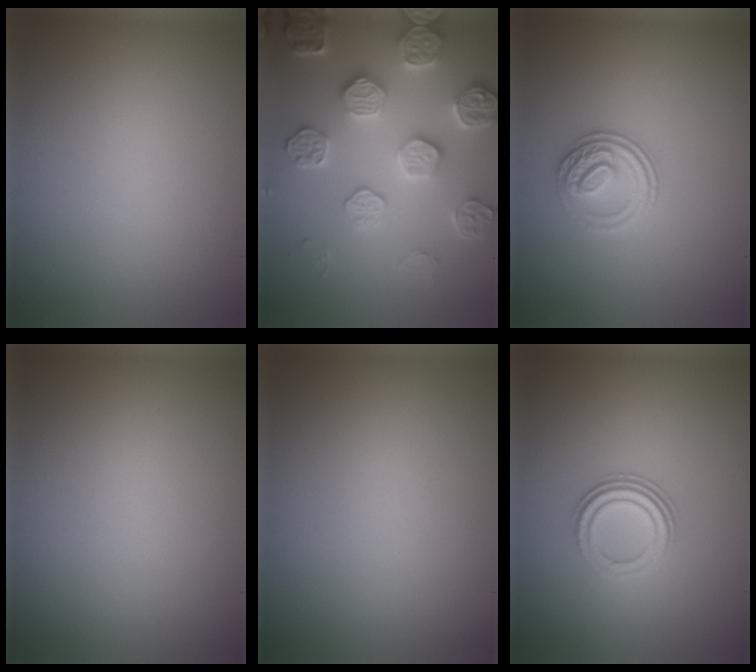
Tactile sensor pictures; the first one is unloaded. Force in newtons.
{"total": 5.0, "press": 4.9, "slide": 1.1}
{"total": 2.8, "press": 2.7, "slide": 1.0}
{"total": 0.0}
{"total": 0.0}
{"total": 2.9, "press": 2.2, "slide": 2.0}